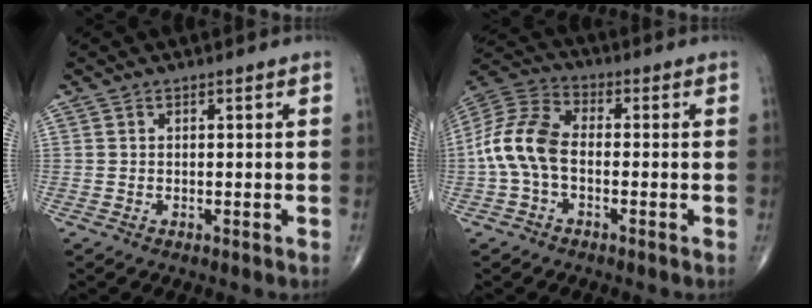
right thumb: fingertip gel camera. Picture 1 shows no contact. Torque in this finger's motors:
{"motor_torque": [0.04, 0.26, 0.76, -0.18, 0.24]}